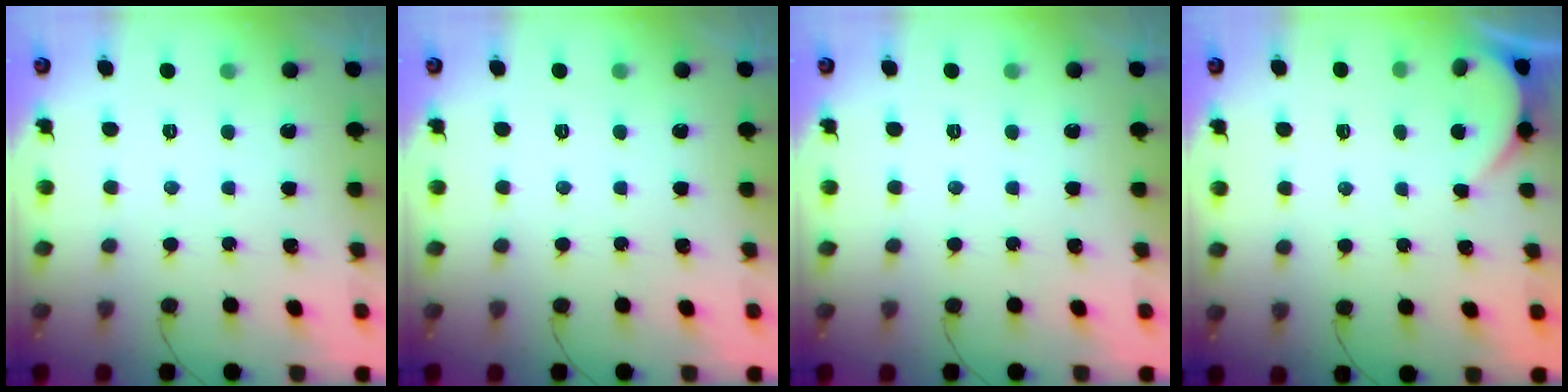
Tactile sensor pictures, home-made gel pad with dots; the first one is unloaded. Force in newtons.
{"total": 0.0}
{"total": 0.0}
{"total": 2.7, "press": 2.7, "slide": 0.3}